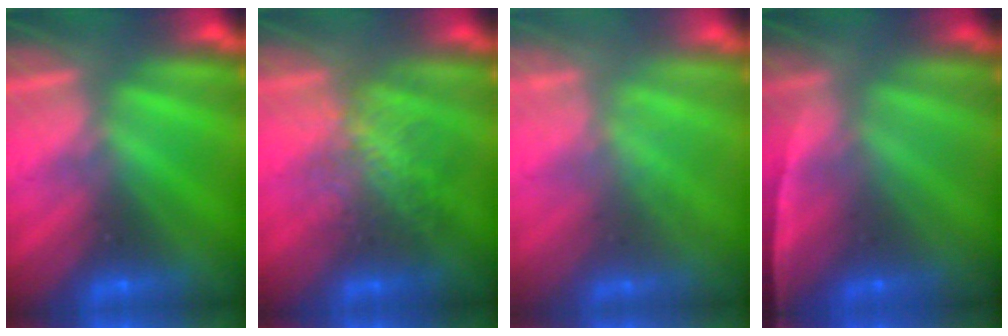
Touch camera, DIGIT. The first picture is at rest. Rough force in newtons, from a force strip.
{"total": 2.8}
{"total": 2.0}
{"total": 1.6}